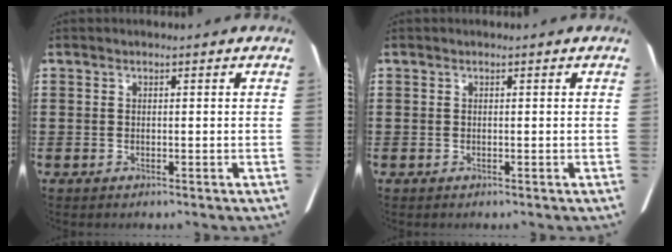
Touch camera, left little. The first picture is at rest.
{"total": 0.0}